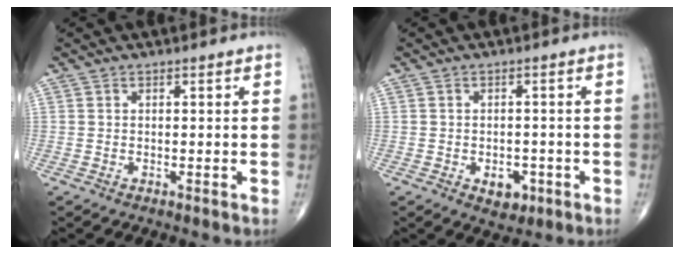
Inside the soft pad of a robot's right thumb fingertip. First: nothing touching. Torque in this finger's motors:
{"motor_torque": [0.72, 0.82, 0.32, -0.58, 0.08]}